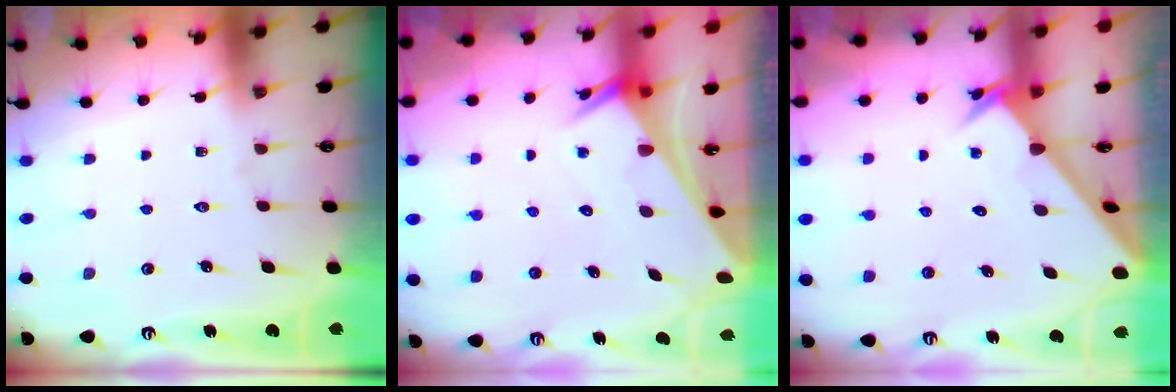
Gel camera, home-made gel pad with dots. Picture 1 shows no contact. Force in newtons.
{"total": 2.7, "press": 2.7, "slide": 0.1}
{"total": 2.6, "press": 2.6, "slide": 0.2}